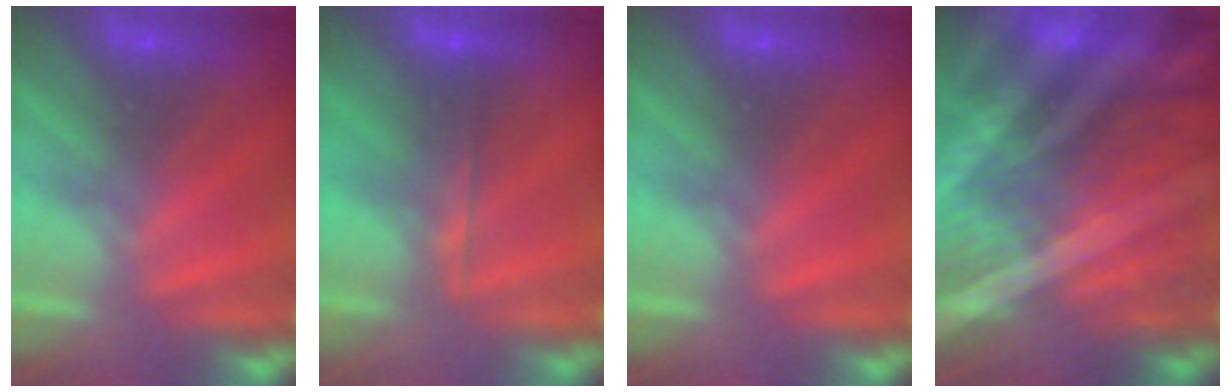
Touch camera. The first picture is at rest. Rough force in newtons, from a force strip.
{"total": 1.8}
{"total": 0.0}
{"total": 9.7}